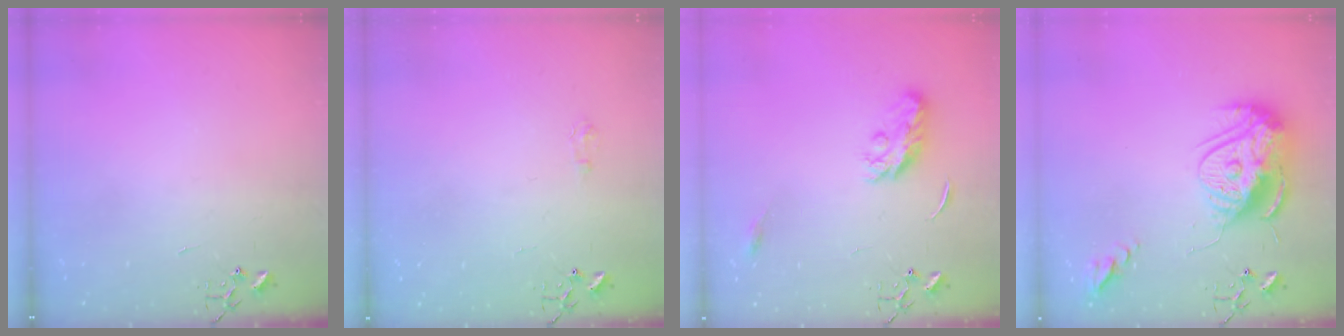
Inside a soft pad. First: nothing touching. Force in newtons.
{"total": 4.8, "press": 4.8, "slide": 0.7}
{"total": 9.2, "press": 9.2, "slide": 0.1}
{"total": 18.4, "press": 18.3, "slide": 1.7}